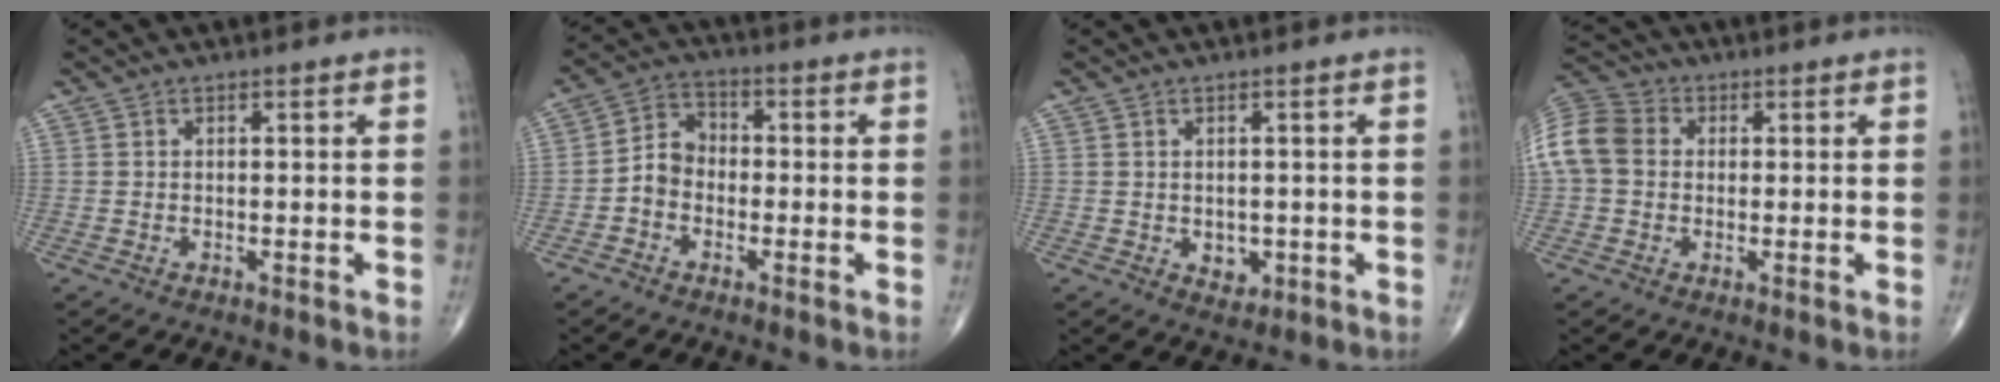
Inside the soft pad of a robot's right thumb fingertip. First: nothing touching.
{"total": 6.0, "force": [-1.6, 4.8, 3.2], "torque": [-0.040, 0.028, -0.044]}
{"total": 2.8, "force": [-0.4, 2.2, 1.7], "torque": [-0.012, -0.002, 0.002]}
{"total": 11.7, "force": [1.1, 9.6, 6.6], "torque": [-0.144, 0.031, 0.013]}